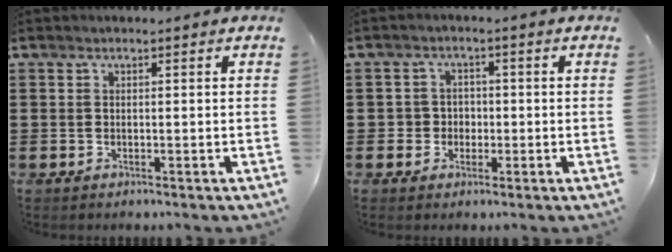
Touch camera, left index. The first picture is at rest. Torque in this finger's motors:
{"motor_torque": [-0.30, 0.30, -0.01, -0.01]}